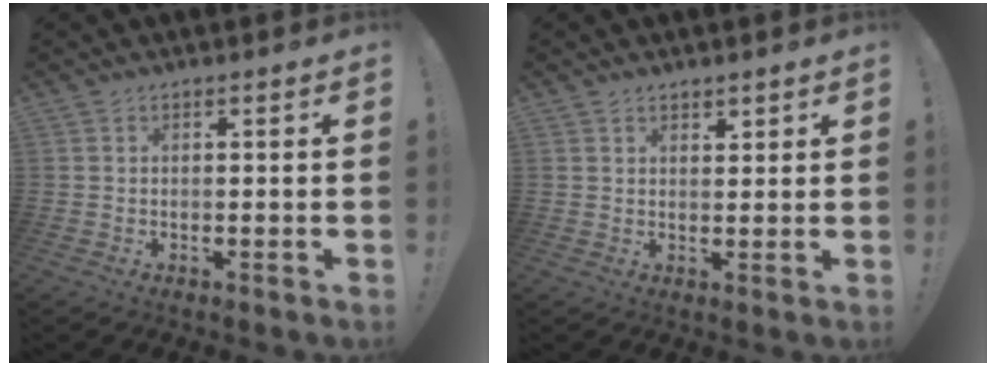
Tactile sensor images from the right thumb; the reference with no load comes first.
{"total": 1.6, "force": [1.4, 0.7, 0.2], "torque": [0.008, -0.011, 0.024]}